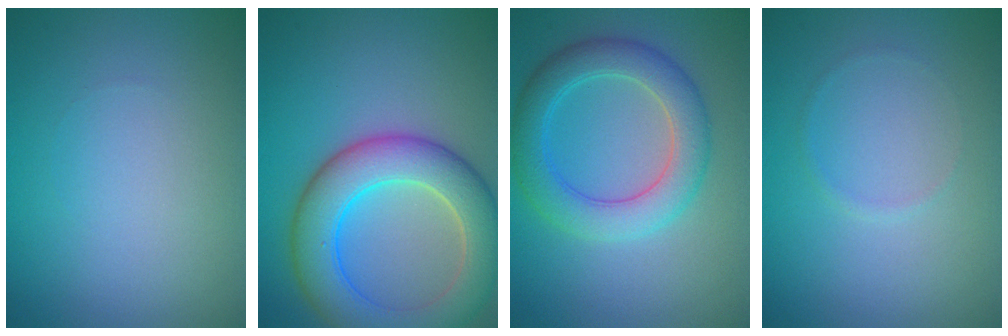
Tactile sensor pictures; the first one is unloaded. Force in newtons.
{"total": 7.9, "press": 7.9, "slide": 0.4}
{"total": 5.0, "press": 5.0, "slide": 0.2}
{"total": 0.5, "press": 0.5, "slide": 0.1}